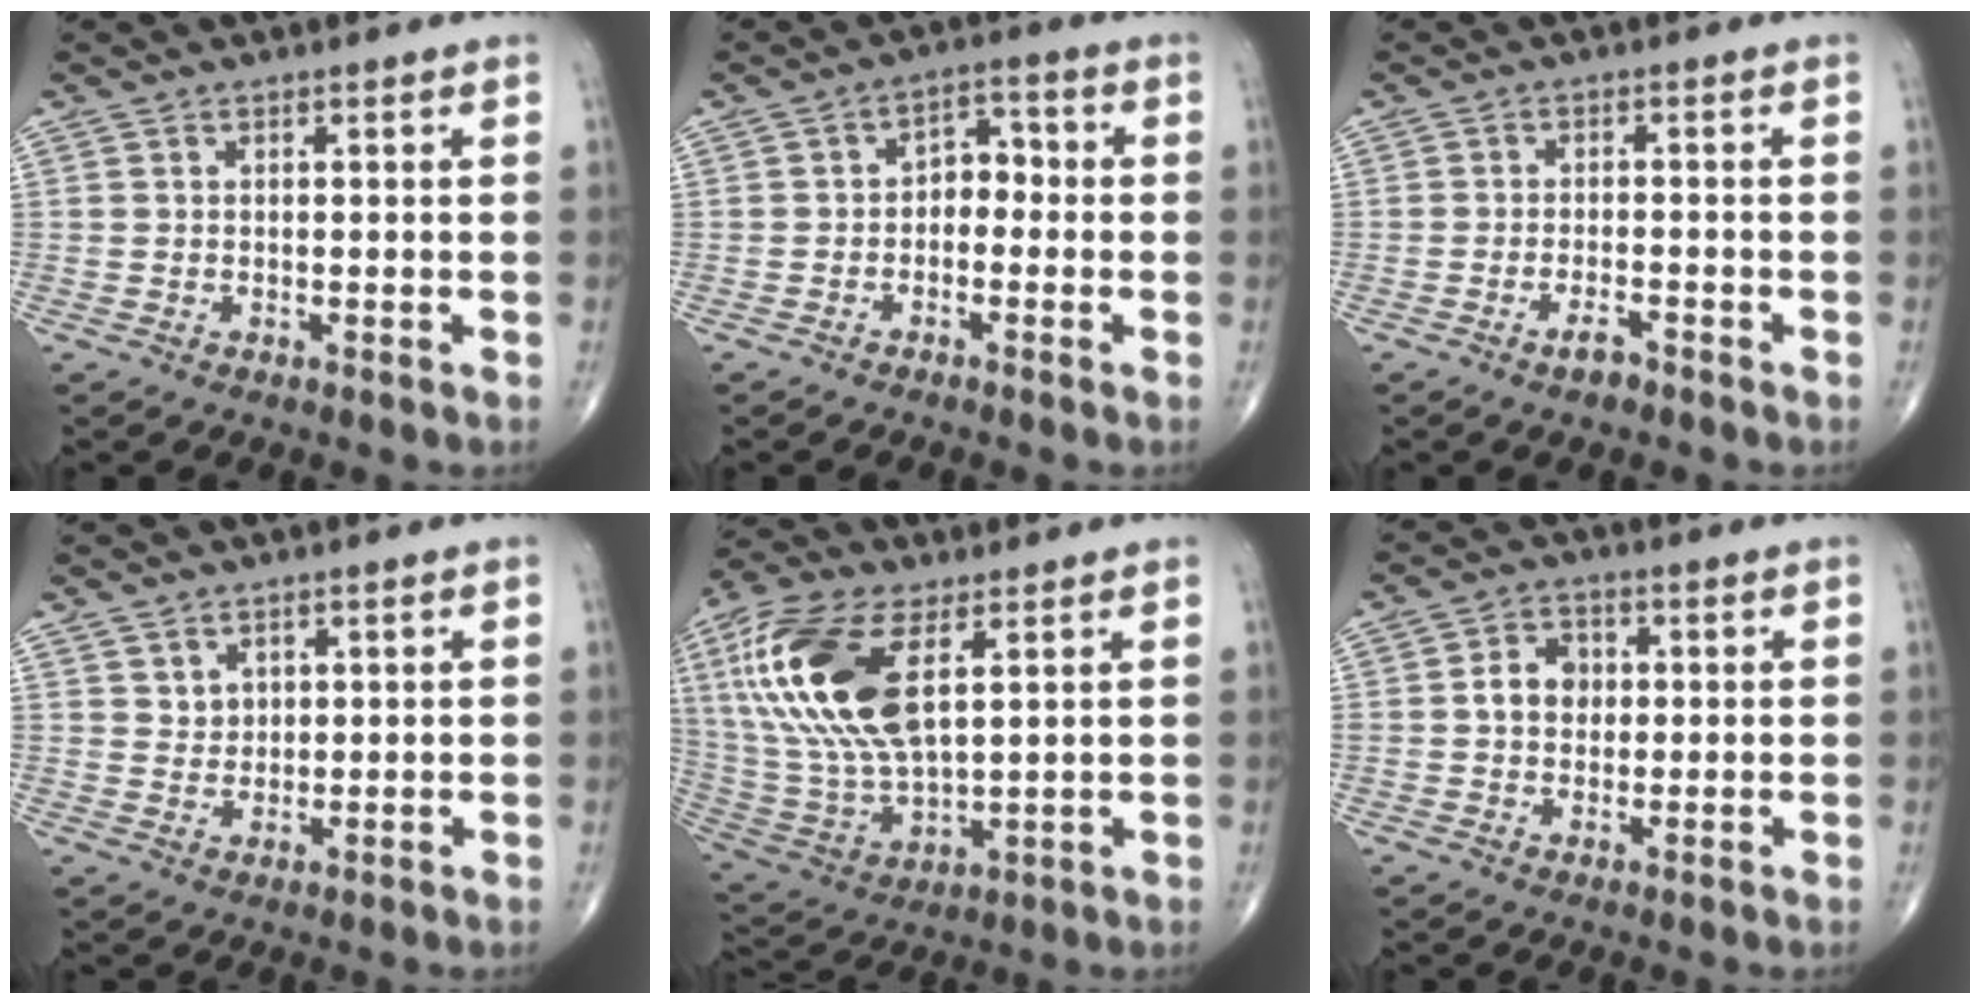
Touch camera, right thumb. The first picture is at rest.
{"total": 4.6, "force": [-1.0, 3.2, 3.1], "torque": [-0.024, 0.027, -0.029]}
{"total": 2.6, "force": [-1.9, 0.8, 1.6], "torque": [-0.031, 0.008, -0.036]}
{"total": 2.4, "force": [1.5, 1.8, 0.4], "torque": [0.010, -0.011, 0.025]}
{"total": 21.4, "force": [6.8, 10.1, 17.6], "torque": [-0.376, -0.016, 0.130]}
{"total": 5.4, "force": [0.4, 4.3, 3.2], "torque": [-0.038, 0.011, 0.002]}